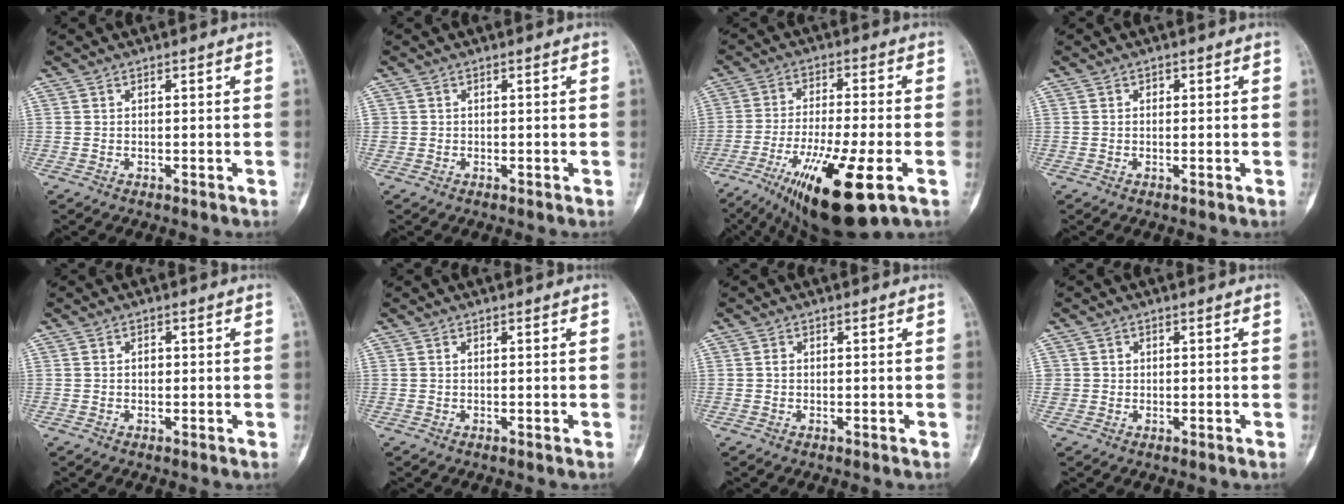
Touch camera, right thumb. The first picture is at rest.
{"total": 0.7, "force": [0.0, 0.7, 0.1], "torque": [0.005, 0.004, -0.001]}
{"total": 17.8, "force": [-7.9, 4.2, 15.4], "torque": [-0.285, -0.008, -0.123]}
{"total": 0.9, "force": [0.2, 0.7, 0.4], "torque": [-0.003, 0.004, 0.001]}
{"total": 1.3, "force": [0.0, 1.0, 0.9], "torque": [-0.010, 0.004, -0.001]}
{"total": 0.0}
{"total": 0.9, "force": [0.0, 0.7, 0.5], "torque": [-0.005, 0.003, -0.002]}
{"total": 1.6, "force": [0.2, 1.6, 0.2], "torque": [0.007, 0.004, 0.002]}